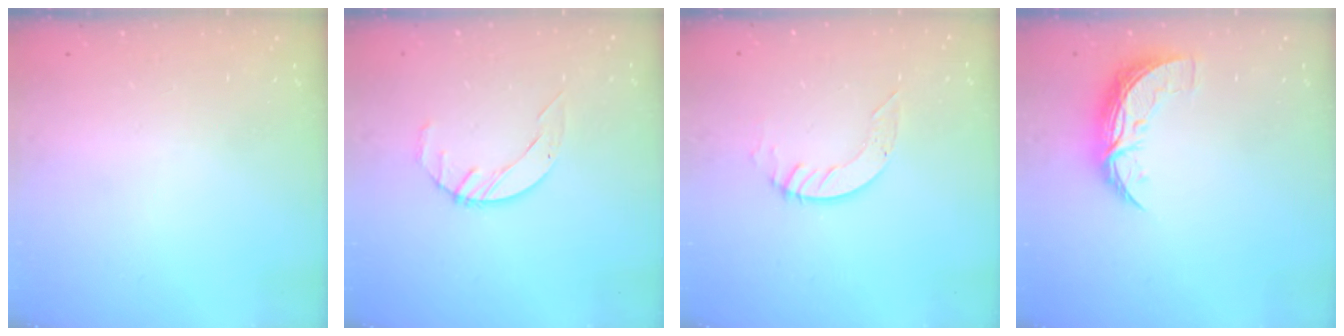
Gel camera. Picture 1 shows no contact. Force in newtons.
{"total": 3.4, "press": 3.3, "slide": 0.5}
{"total": 4.0, "press": 4.0, "slide": 0.2}
{"total": 8.6, "press": 8.6, "slide": 0.1}